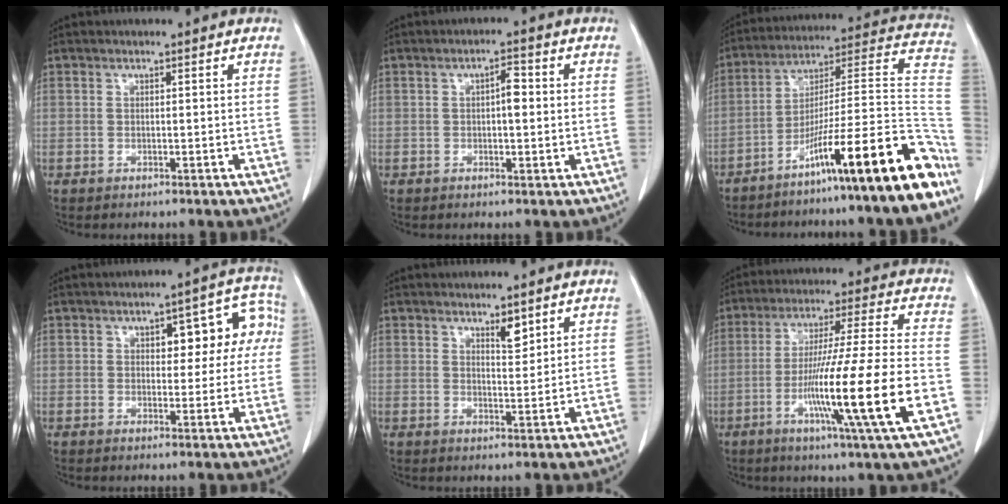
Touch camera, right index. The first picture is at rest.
{"total": 2.6, "force": [0.2, 0.9, 2.5], "torque": [-0.035, 0.010, 0.001]}
{"total": 23.7, "force": [-14.9, 0.0, 18.5], "torque": [-0.195, 0.031, -0.247]}
{"total": 8.8, "force": [2.1, 4.3, 7.4], "torque": [-0.067, 0.038, 0.023]}
{"total": 2.7, "force": [2.0, 0.8, 1.6], "torque": [-0.025, -0.005, 0.034]}
{"total": 17.8, "force": [-5.7, -1.5, 16.8], "torque": [-0.294, -0.017, -0.103]}